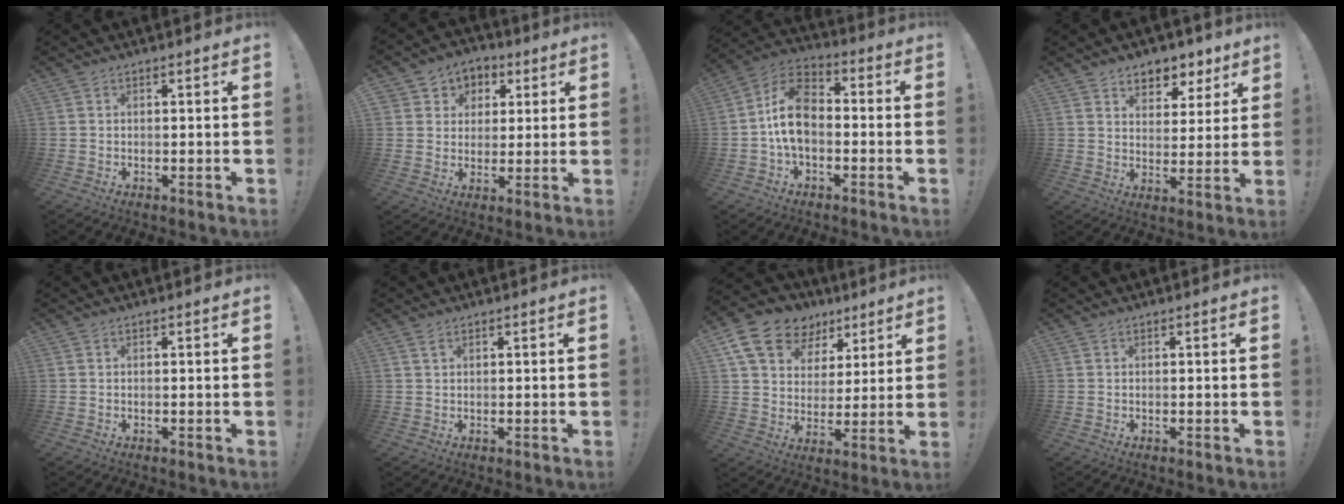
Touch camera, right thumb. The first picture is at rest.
{"total": 6.8, "force": [1.0, 6.6, 1.3], "torque": [-0.012, -0.008, 0.025]}
{"total": 12.6, "force": [-1.7, 8.5, 9.2], "torque": [-0.174, 0.023, -0.032]}
{"total": 7.2, "force": [5.1, 4.8, 1.7], "torque": [-0.008, -0.045, 0.095]}
{"total": 0.0}
{"total": 1.5, "force": [0.9, 0.6, 1.1], "torque": [-0.014, -0.002, 0.015]}
{"total": 16.1, "force": [9.3, 11.2, 6.9], "torque": [-0.110, -0.052, 0.179]}
{"total": 0.0}